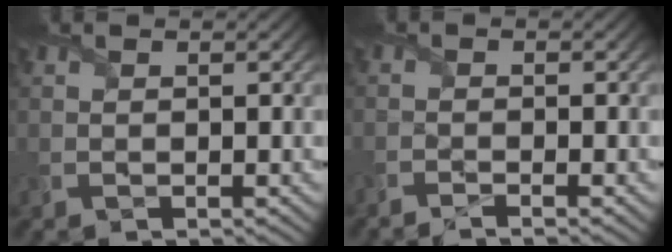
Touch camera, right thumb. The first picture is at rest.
{"total": 1.3, "force": [-1.2, -0.5, 0.5], "torque": [-0.012, -0.002, -0.027]}